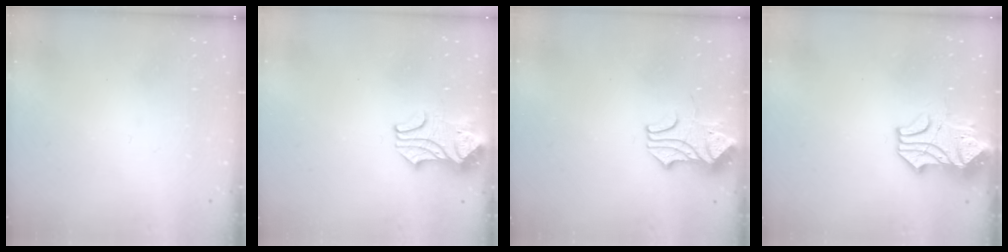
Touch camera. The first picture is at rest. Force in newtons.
{"total": 2.3, "press": 2.1, "slide": 1.0}
{"total": 1.8, "press": 1.6, "slide": 0.7}
{"total": 3.0, "press": 2.8, "slide": 1.1}